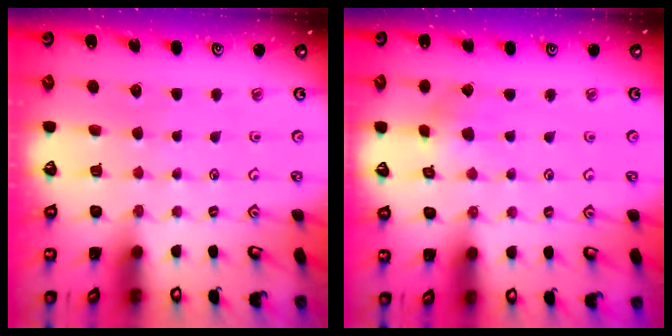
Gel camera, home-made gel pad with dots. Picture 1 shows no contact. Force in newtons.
{"total": 2.7, "press": 2.6, "slide": 0.3}